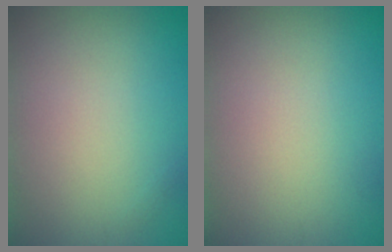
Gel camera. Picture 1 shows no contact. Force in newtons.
{"total": 0.0}